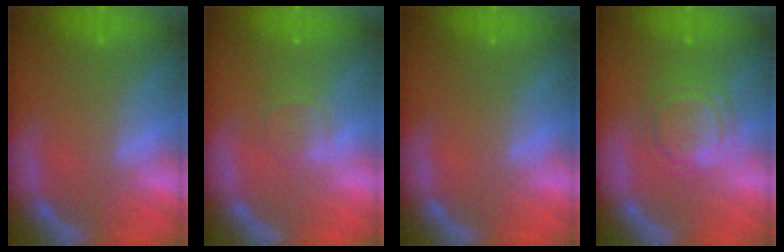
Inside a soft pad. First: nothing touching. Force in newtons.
{"total": 1.9}
{"total": 0.0}
{"total": 5.6}